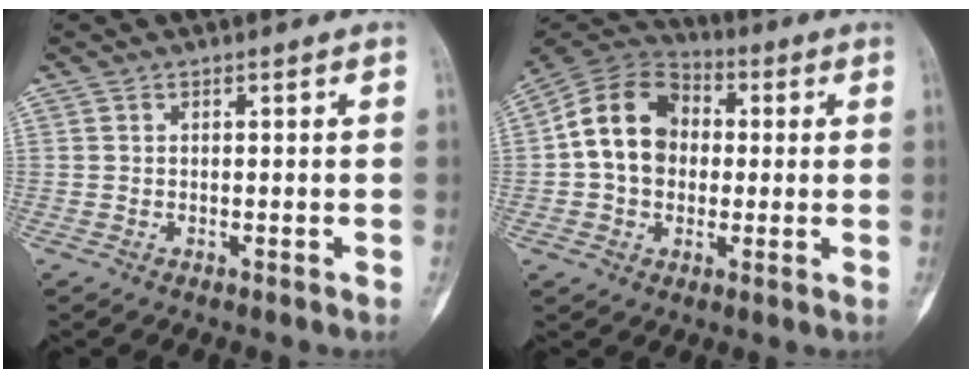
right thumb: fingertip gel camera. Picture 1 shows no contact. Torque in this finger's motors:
{"motor_torque": [1.36, 1.39, 0.32, 0.23, 0.07]}